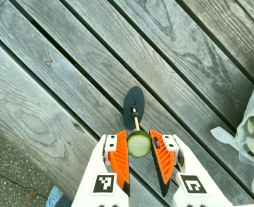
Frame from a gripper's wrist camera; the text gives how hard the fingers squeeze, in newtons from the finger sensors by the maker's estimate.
{"total": 9.1, "left": 10.1, "right": 8.1}